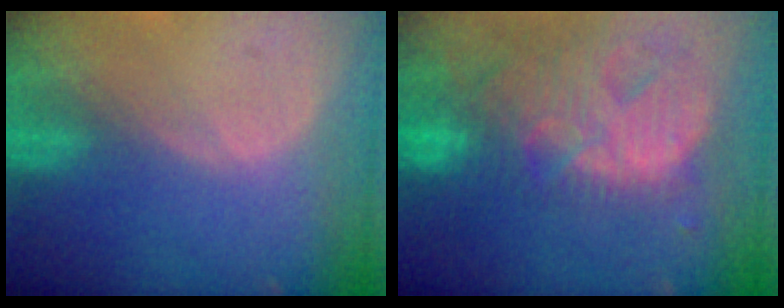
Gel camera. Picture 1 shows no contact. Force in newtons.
{"total": 13.8, "press": 11.7, "slide": 7.3}